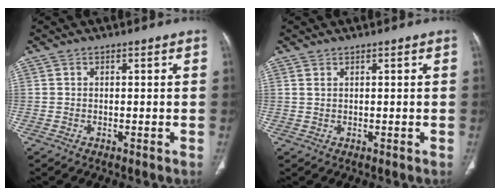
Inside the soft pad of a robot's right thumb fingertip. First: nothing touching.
{"total": 0.7, "force": [0.4, 0.3, 0.5], "torque": [-0.013, 0.008, 0.011]}